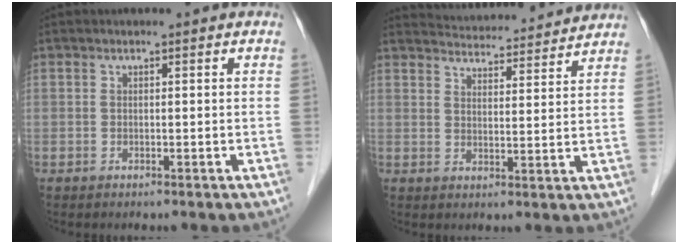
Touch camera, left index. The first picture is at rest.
{"total": 13.9, "force": [13.5, 1.3, 3.1], "torque": [-0.047, 0.016, 0.179]}